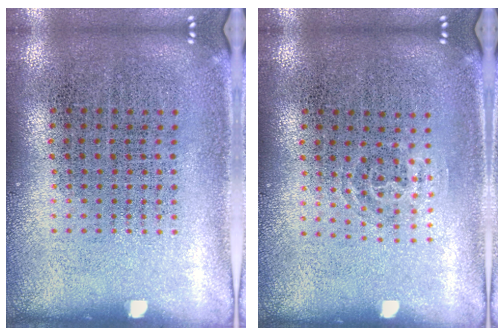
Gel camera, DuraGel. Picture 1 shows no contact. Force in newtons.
{"total": 0.8, "press": 0.5, "slide": 0.7}